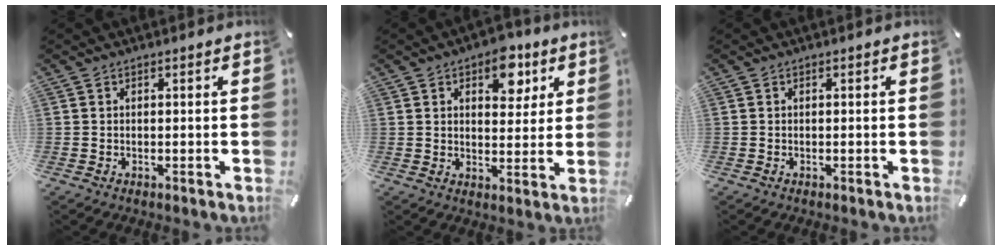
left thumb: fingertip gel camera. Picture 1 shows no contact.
{"total": 9.1, "force": [4.6, 5.8, 5.2], "torque": [-0.044, -0.018, 0.073]}
{"total": 0.0}